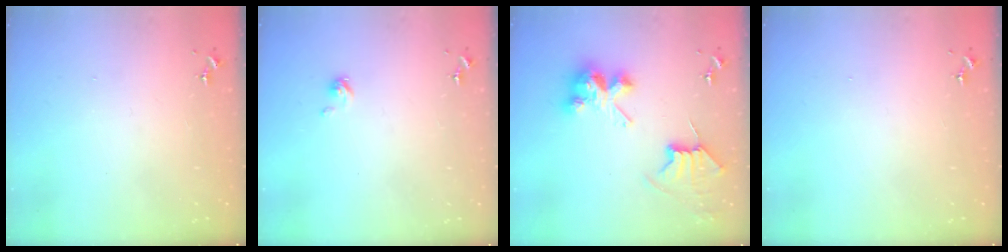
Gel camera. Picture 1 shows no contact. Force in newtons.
{"total": 2.4, "press": 2.4, "slide": 0.3}
{"total": 8.5, "press": 8.5, "slide": 0.7}
{"total": 0.0}